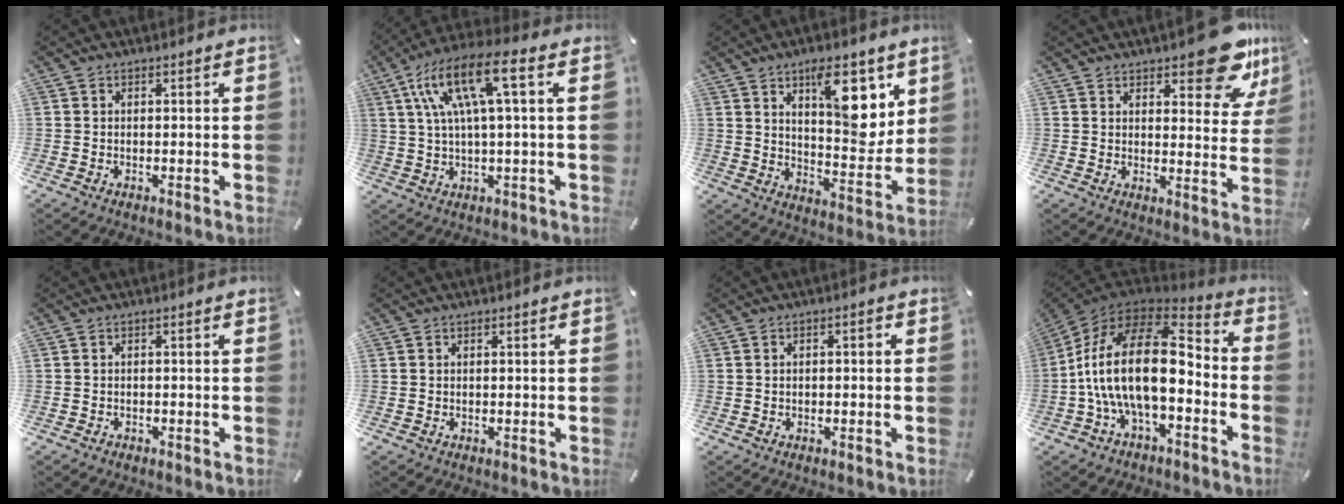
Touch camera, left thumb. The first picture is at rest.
{"total": 14.3, "force": [4.5, 3.2, 13.2], "torque": [-0.268, -0.006, 0.072]}
{"total": 14.9, "force": [7.8, 7.1, 10.5], "torque": [-0.119, -0.050, 0.129]}
{"total": 14.6, "force": [10.6, 5.8, 8.3], "torque": [-0.086, -0.079, 0.179]}
{"total": 0.7, "force": [-0.5, 0.4, -0.1], "torque": [0.000, 0.002, -0.012]}
{"total": 0.0}
{"total": 1.4, "force": [-0.2, 0.7, 1.1], "torque": [-0.022, 0.005, -0.006]}
{"total": 23.6, "force": [-1.7, 12.1, 20.2], "torque": [-0.421, 0.009, -0.029]}